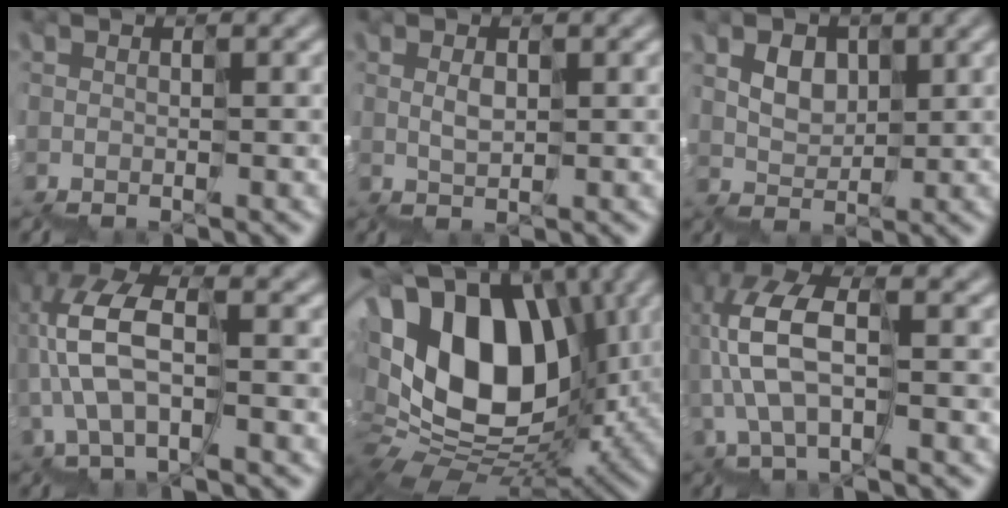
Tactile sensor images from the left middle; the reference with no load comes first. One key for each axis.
{"total": 1.0, "fx": 0.6, "fy": -0.3, "fz": -0.7, "tx": -0.004, "ty": 0.012, "tz": 0.016}
{"total": 2.2, "fx": 1.5, "fy": 1.0, "fz": -1.3, "tx": 0.008, "ty": 0.018, "tz": 0.028}
{"total": 6.7, "fx": 0.0, "fy": 3.2, "fz": 5.9, "tx": -0.164, "ty": 0.035, "tz": -0.003}
{"total": 13.4, "fx": 3.3, "fy": 9.7, "fz": 8.6, "tx": -0.155, "ty": 0.024, "tz": 0.051}
{"total": 6.2, "fx": 0.4, "fy": 2.7, "fz": 5.5, "tx": -0.150, "ty": 0.035, "tz": 0.004}